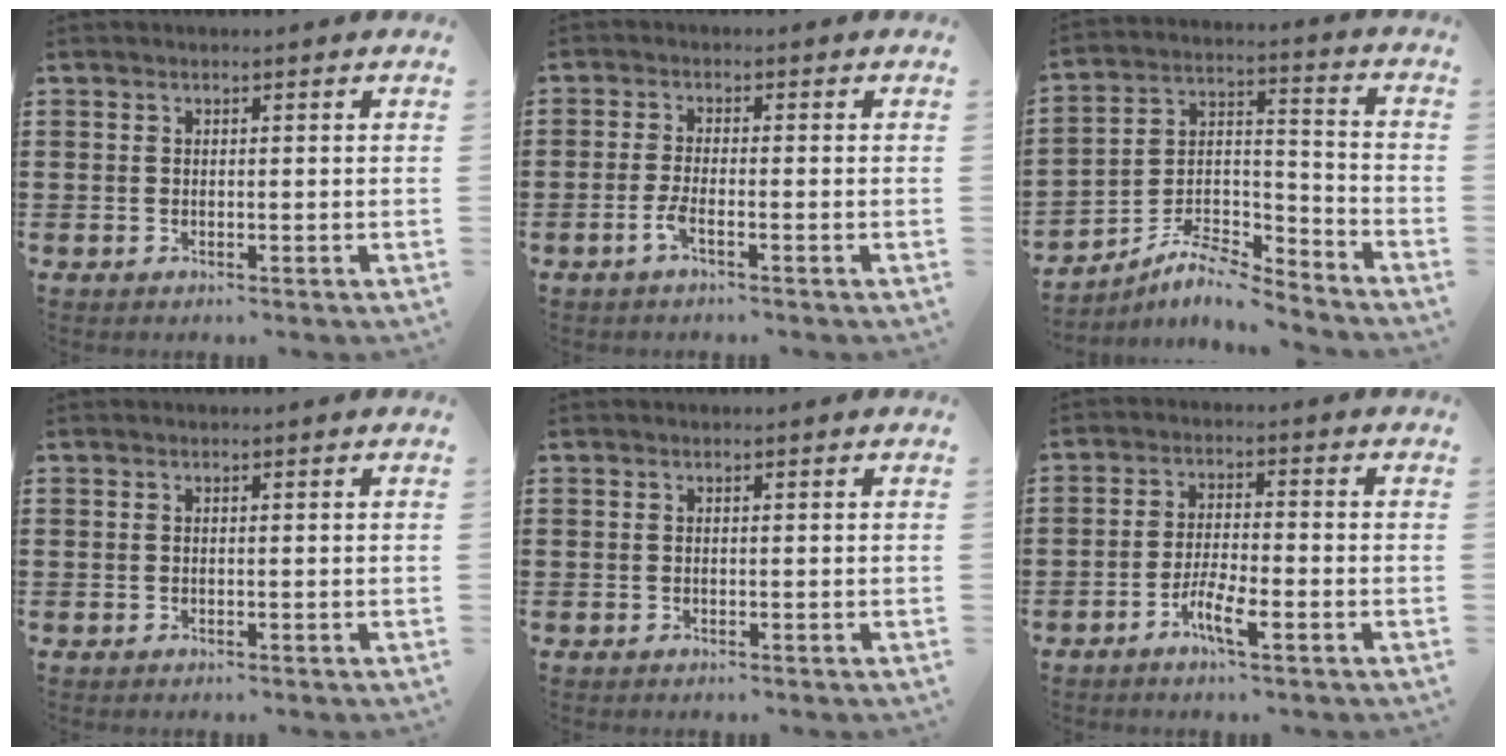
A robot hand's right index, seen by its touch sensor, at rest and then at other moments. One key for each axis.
{"total": 2.7, "fx": -1.4, "fy": 0.3, "fz": 2.3, "tx": -0.061, "ty": -0.009, "tz": -0.032}
{"total": 7.4, "fx": -6.9, "fy": 1.3, "fz": 2.5, "tx": -0.057, "ty": 0.002, "tz": -0.136}
{"total": 0.0}
{"total": 0.0}
{"total": 4.9, "fx": -2.7, "fy": 1.0, "fz": 4.0, "tx": -0.079, "ty": 0.000, "tz": -0.051}